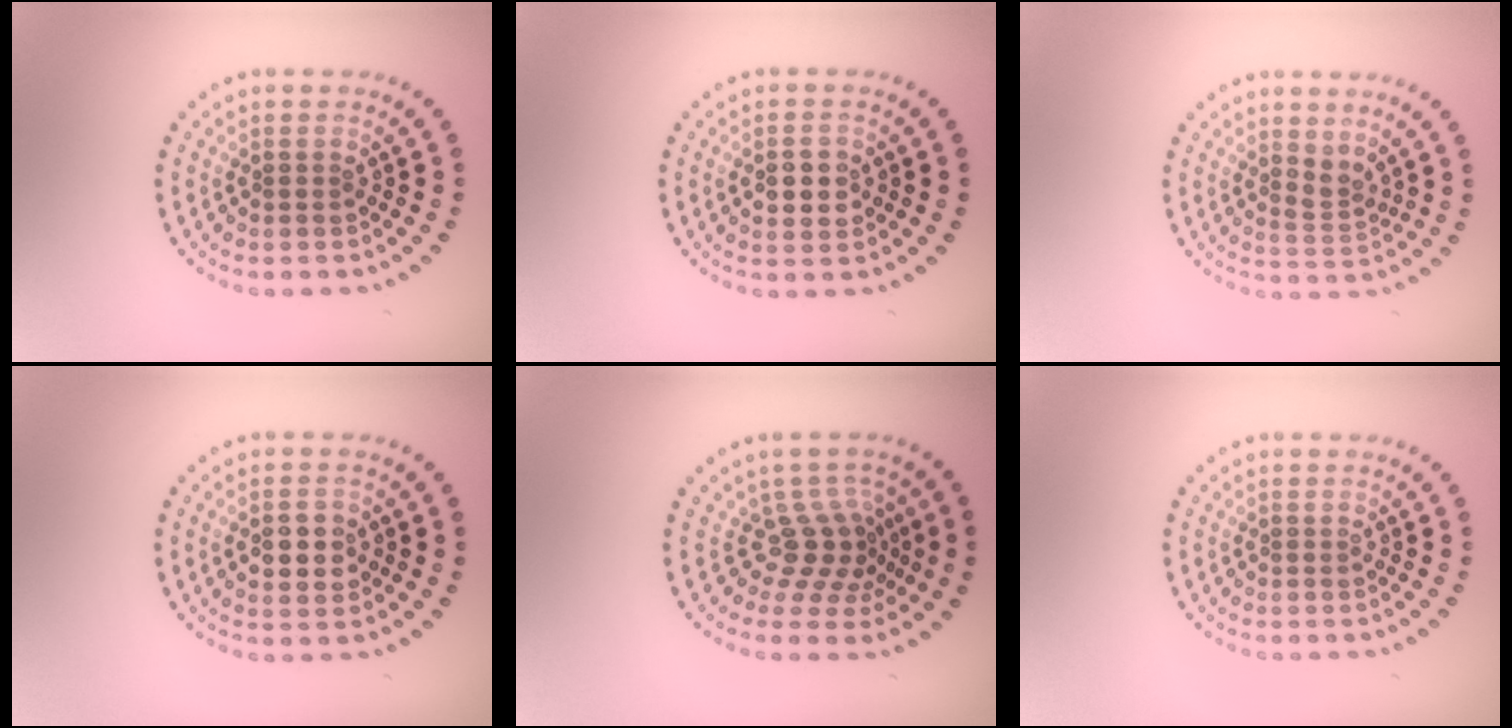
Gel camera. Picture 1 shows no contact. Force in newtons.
{"total": 2.3, "press": 2.3, "slide": 0.1}
{"total": 1.8, "press": 1.4, "slide": 1.0}
{"total": 2.8, "press": 2.8, "slide": 0.1}
{"total": 3.4, "press": 2.4, "slide": 2.4}
{"total": 0.0}